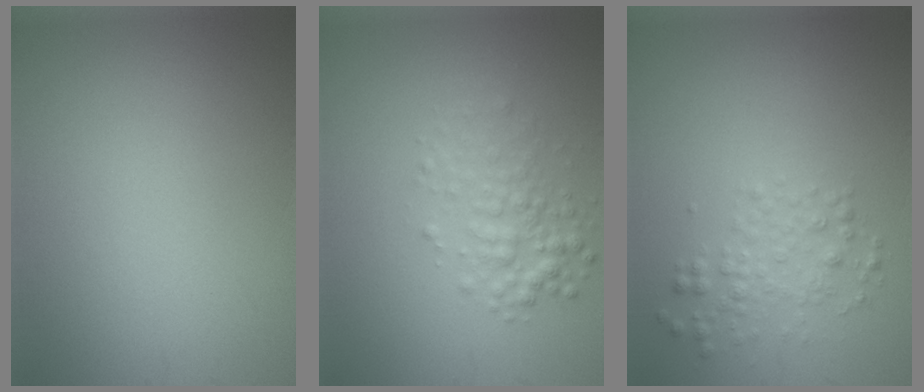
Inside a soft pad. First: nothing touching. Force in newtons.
{"total": 2.8, "press": 2.8, "slide": 0.0}
{"total": 2.2, "press": 2.2, "slide": 0.1}